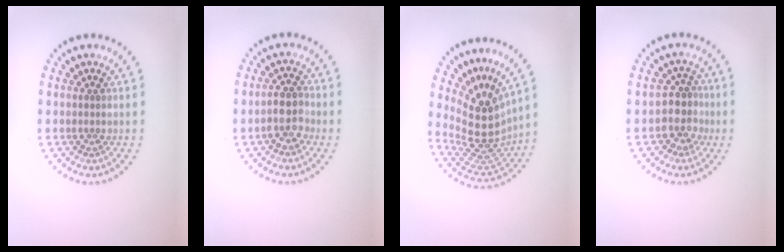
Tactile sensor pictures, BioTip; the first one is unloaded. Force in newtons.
{"total": 2.6, "press": 2.4, "slide": 1.0}
{"total": 5.1, "press": 4.1, "slide": 3.0}
{"total": 2.8, "press": 2.3, "slide": 1.6}